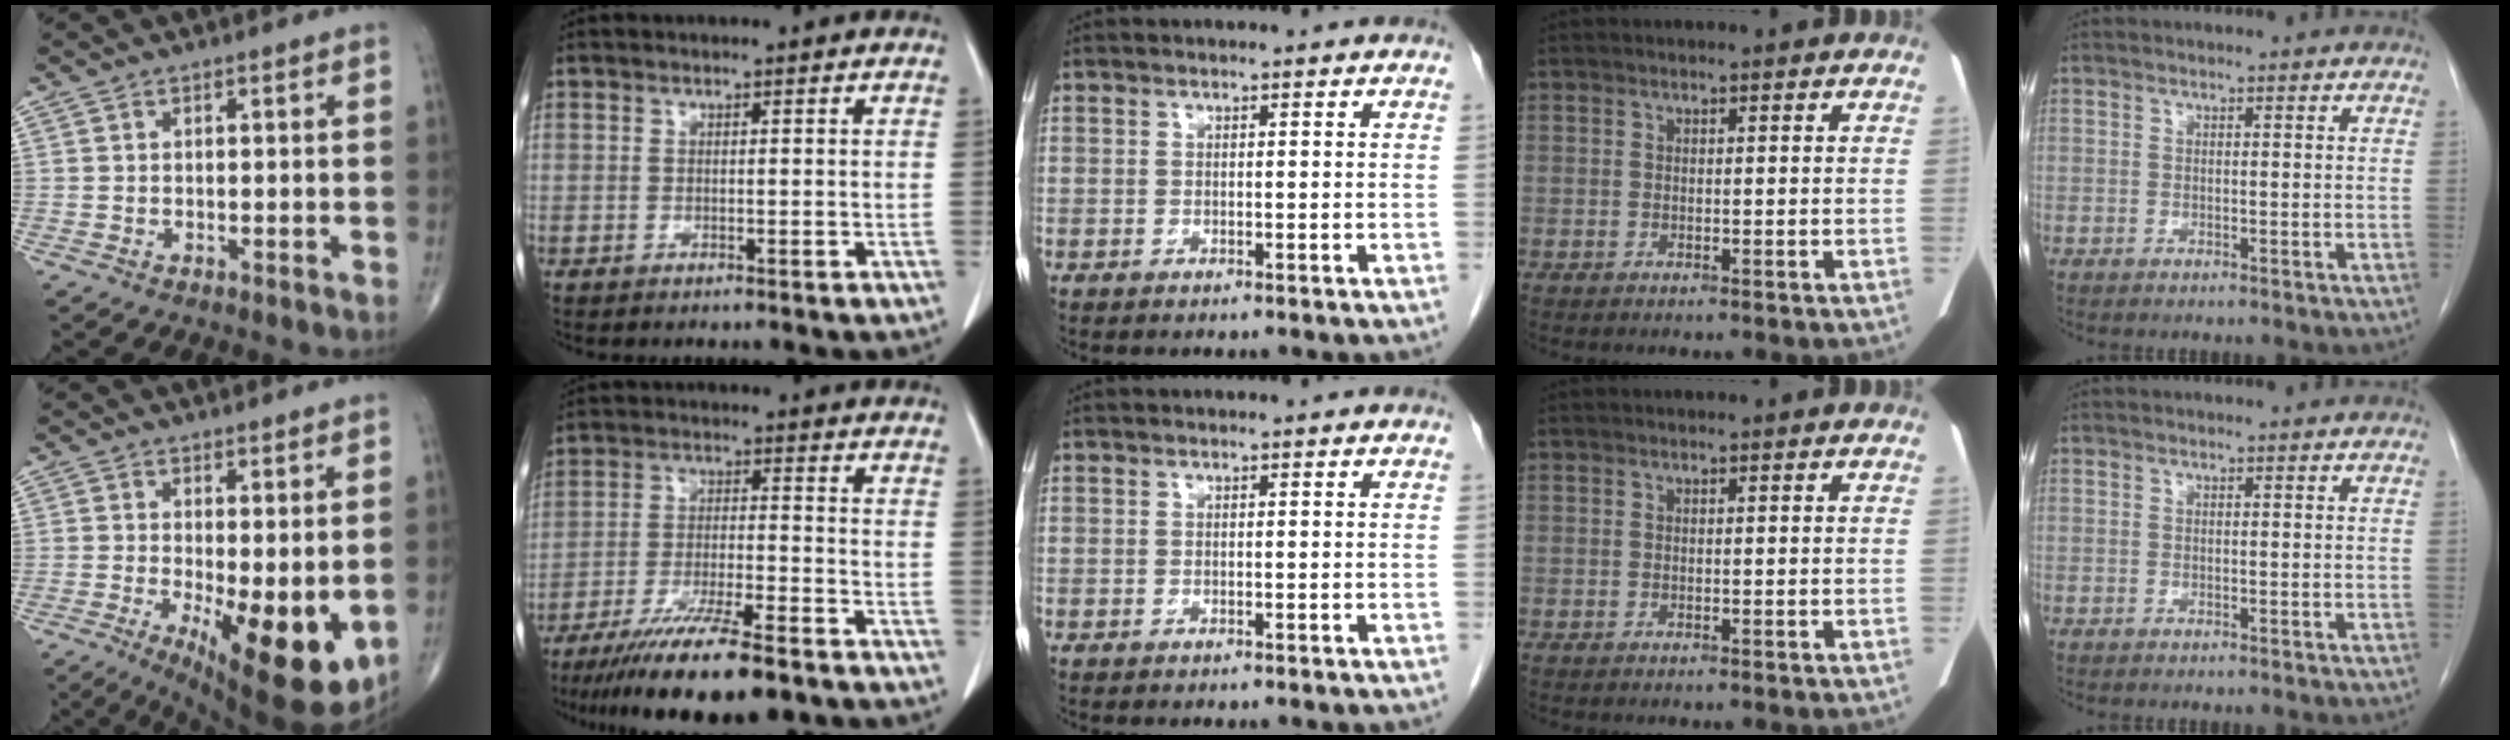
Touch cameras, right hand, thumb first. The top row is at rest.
{"thumb": {"total": 14.1, "force": [-2.8, 5.0, 12.9], "torque": [-0.184, -0.031, -0.025]}, "index": {"total": 15.7, "force": [-12.2, 1.9, 9.8], "torque": [-0.159, -0.035, -0.199]}}